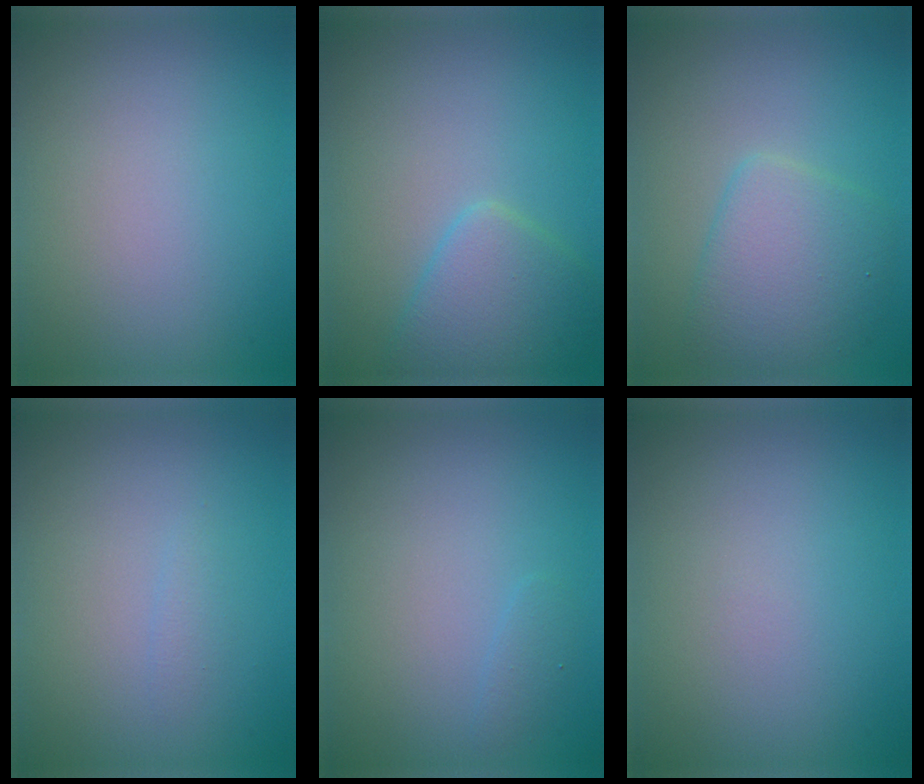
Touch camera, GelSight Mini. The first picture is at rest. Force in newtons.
{"total": 3.9, "press": 3.9, "slide": 0.2}
{"total": 4.3, "press": 4.3, "slide": 0.2}
{"total": 0.7, "press": 0.7, "slide": 0.0}
{"total": 0.8, "press": 0.8, "slide": 0.1}
{"total": 0.0}